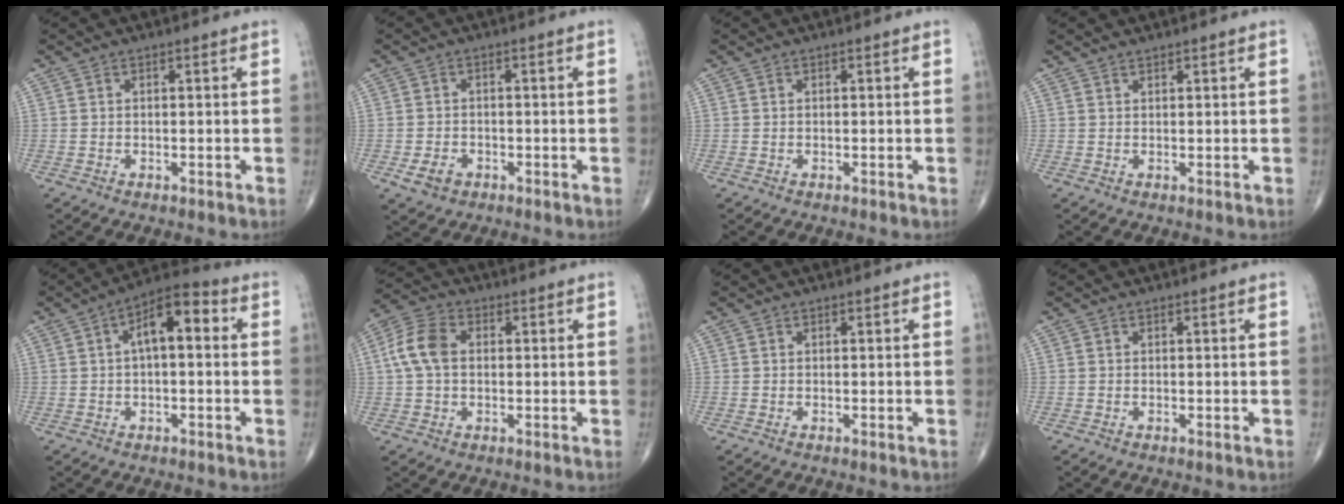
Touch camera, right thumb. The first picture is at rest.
{"total": 3.6, "force": [-1.5, 2.7, 1.8], "torque": [-0.030, 0.005, -0.020]}
{"total": 0.0}
{"total": 0.6, "force": [0.6, 0.1, 0.0], "torque": [-0.002, -0.006, 0.012]}
{"total": 9.1, "force": [1.5, 4.1, 8.0], "torque": [-0.117, 0.033, 0.011]}
{"total": 7.8, "force": [0.8, 5.3, 5.7], "torque": [-0.120, 0.021, 0.010]}
{"total": 0.0}
{"total": 0.0}